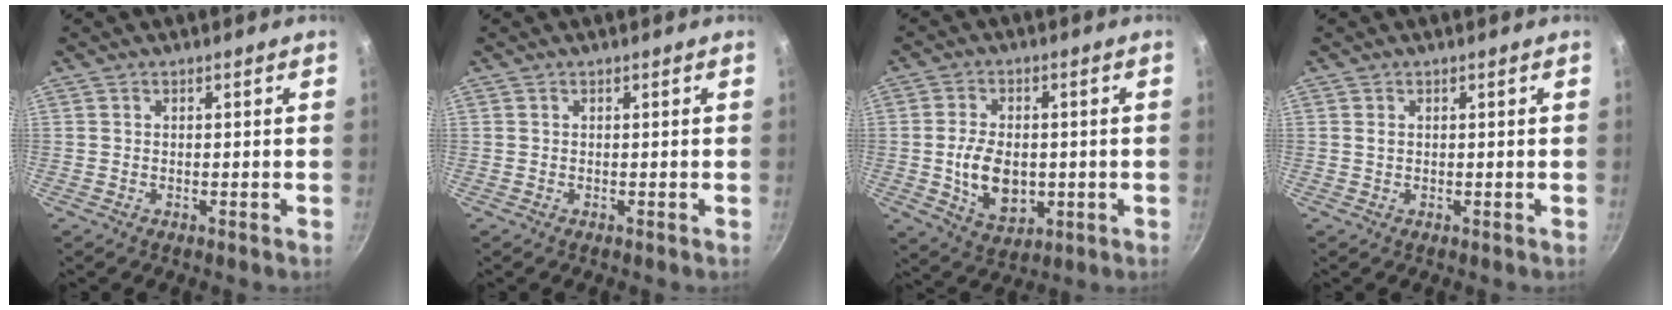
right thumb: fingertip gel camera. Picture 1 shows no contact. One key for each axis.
{"total": 0.0}
{"total": 10.5, "fx": -1.0, "fy": 6.9, "fz": 7.8, "tx": -0.121, "ty": -0.002, "tz": -0.008}
{"total": 0.7, "fx": 0.2, "fy": 0.5, "fz": 0.5, "tx": -0.007, "ty": 0.000, "tz": 0.003}